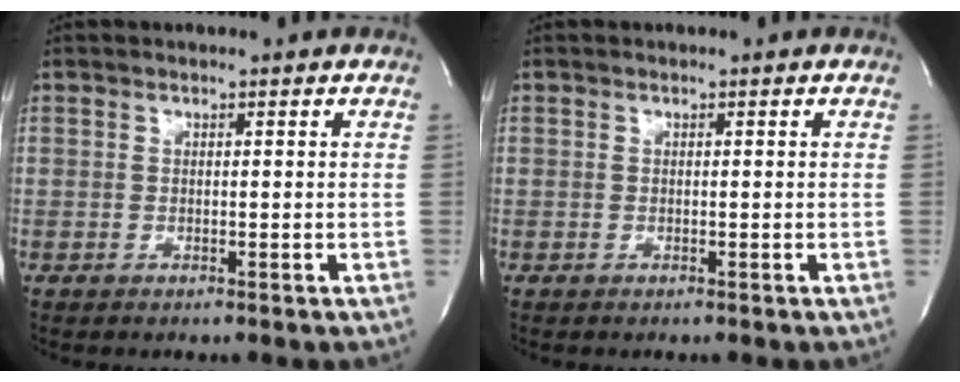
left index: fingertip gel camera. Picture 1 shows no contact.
{"total": 0.0}